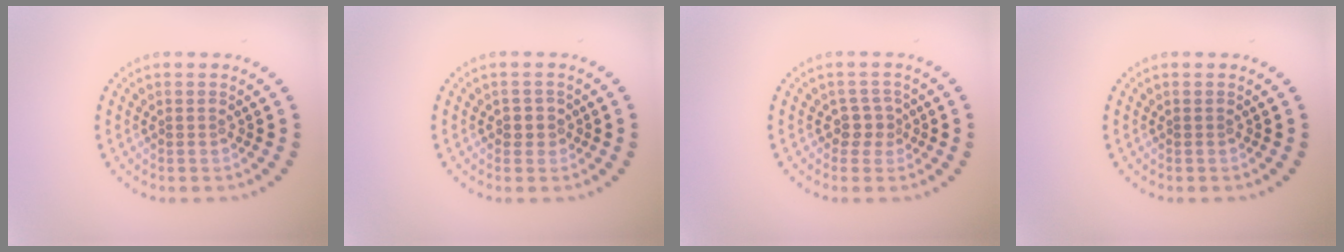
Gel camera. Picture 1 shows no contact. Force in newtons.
{"total": 1.4, "press": 1.2, "slide": 0.6}
{"total": 1.7, "press": 1.3, "slide": 1.1}
{"total": 0.0}